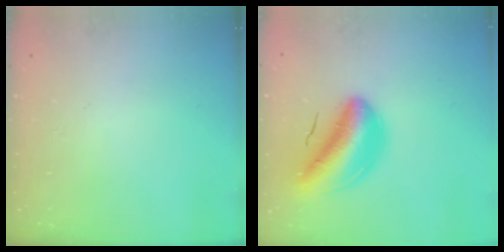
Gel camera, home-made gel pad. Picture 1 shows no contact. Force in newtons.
{"total": 11.6, "press": 11.0, "slide": 3.7}